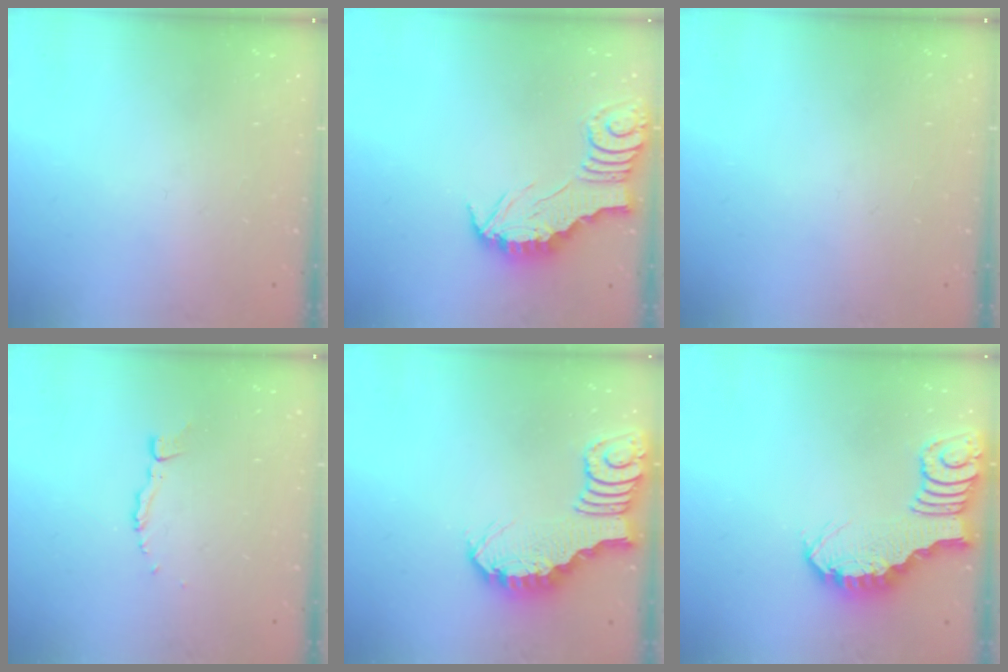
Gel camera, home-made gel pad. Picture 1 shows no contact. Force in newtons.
{"total": 2.5, "press": 2.5, "slide": 0.2}
{"total": 0.0}
{"total": 3.4, "press": 3.4, "slide": 0.3}
{"total": 2.9, "press": 2.9, "slide": 0.4}
{"total": 2.9, "press": 2.9, "slide": 0.4}